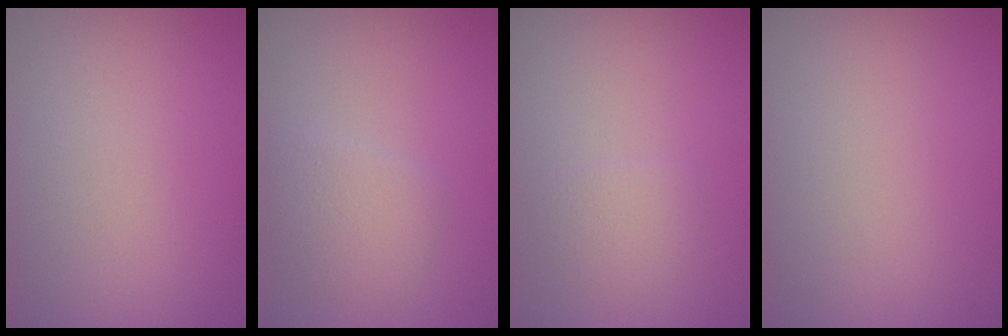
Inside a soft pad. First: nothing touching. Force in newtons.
{"total": 2.2, "press": 2.2, "slide": 0.0}
{"total": 1.4, "press": 1.4, "slide": 0.0}
{"total": 0.0}